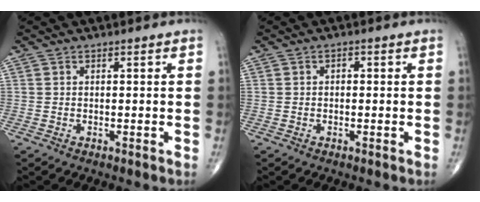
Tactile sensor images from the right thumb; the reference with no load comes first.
{"total": 0.8, "force": [0.0, 0.6, 0.5], "torque": [-0.003, 0.002, -0.005]}